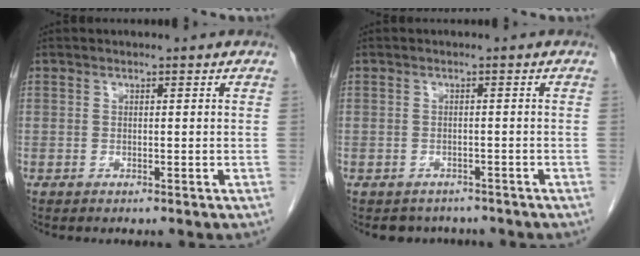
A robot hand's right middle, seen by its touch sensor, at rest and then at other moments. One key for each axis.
{"total": 3.7, "fx": -3.3, "fy": 1.8, "fz": 0.0, "tx": 0.000, "ty": 0.006, "tz": -0.044}